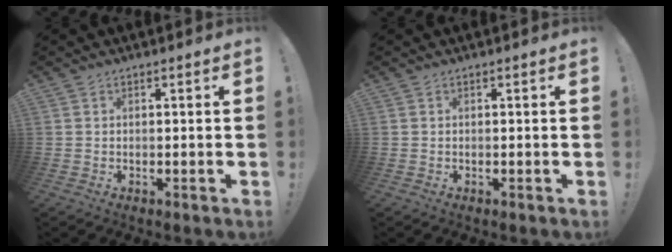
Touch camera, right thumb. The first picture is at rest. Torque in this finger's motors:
{"motor_torque": [0.00, 0.00, -0.01, 0.08, 0.01]}